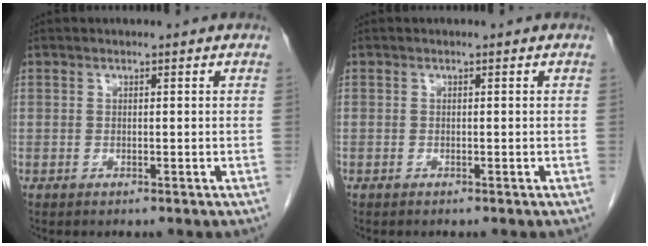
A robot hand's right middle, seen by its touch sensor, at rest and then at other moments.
{"total": 0.0}